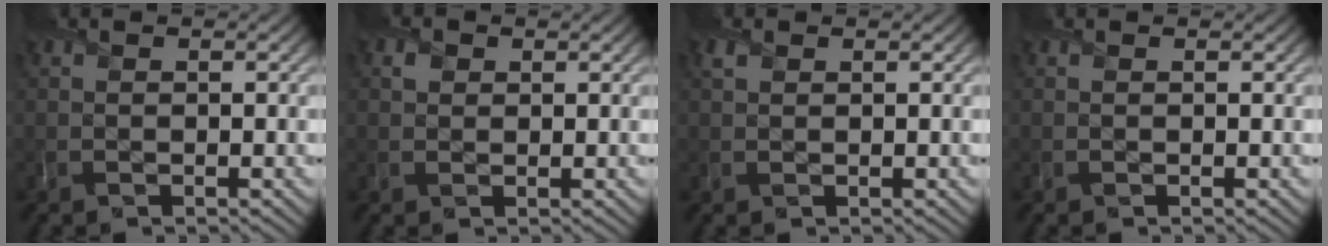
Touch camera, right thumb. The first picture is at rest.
{"total": 1.2, "force": [0.5, 1.1, 0.1], "torque": [-0.002, 0.001, 0.008]}
{"total": 0.9, "force": [0.6, 0.5, 0.3], "torque": [-0.011, 0.002, 0.012]}
{"total": 0.0}